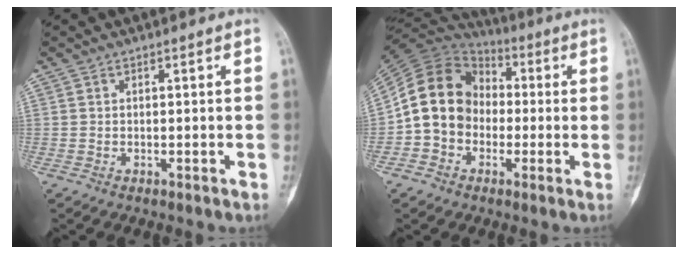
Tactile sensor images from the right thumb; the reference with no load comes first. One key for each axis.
{"total": 14.4, "fx": -1.2, "fy": 12.0, "fz": 7.9, "tx": -0.123, "ty": 0.035, "tz": -0.033}